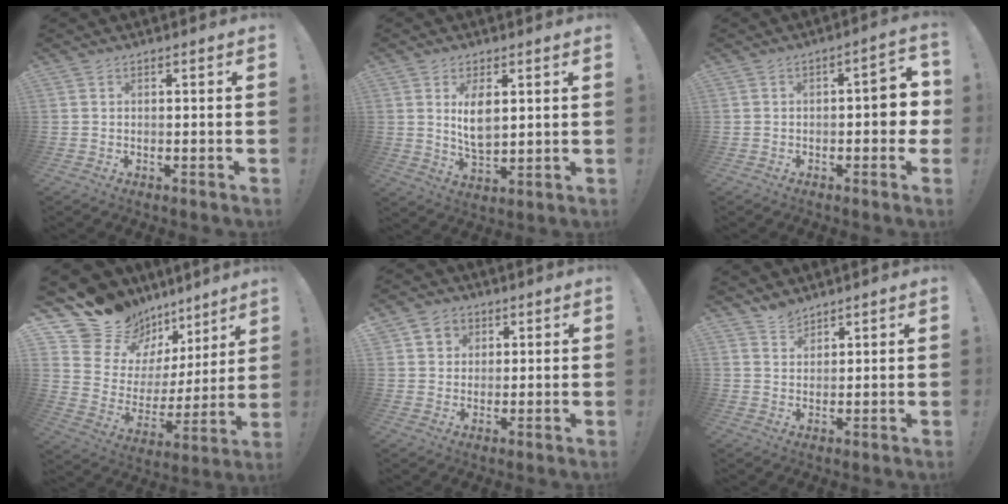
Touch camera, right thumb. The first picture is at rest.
{"total": 7.4, "force": [2.5, 3.9, 5.8], "torque": [-0.107, -0.020, 0.036]}
{"total": 6.0, "force": [-1.3, 2.7, 5.2], "torque": [-0.065, 0.005, -0.025]}
{"total": 15.6, "force": [13.5, 7.5, 1.9], "torque": [-0.029, -0.124, 0.260]}
{"total": 5.4, "force": [2.2, 4.8, 0.9], "torque": [-0.014, -0.011, 0.045]}
{"total": 3.9, "force": [3.6, 1.4, 0.4], "torque": [-0.002, -0.024, 0.067]}